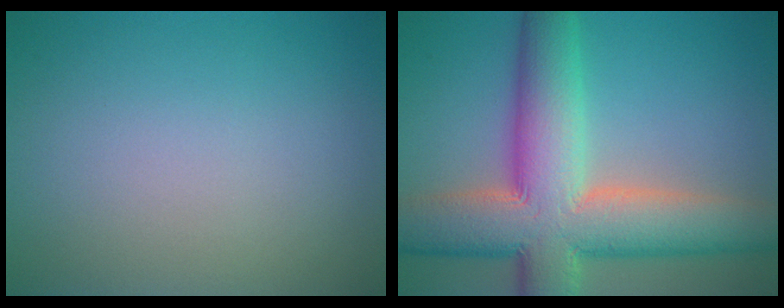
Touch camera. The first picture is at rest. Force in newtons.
{"total": 12.7, "press": 12.7, "slide": 0.8}